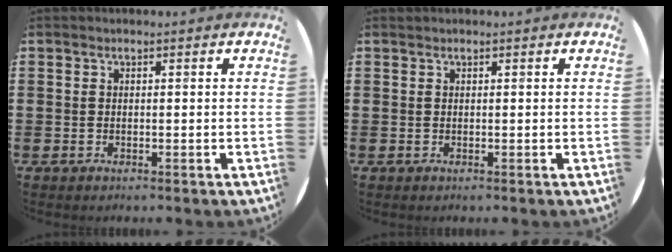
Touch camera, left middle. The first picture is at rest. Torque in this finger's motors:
{"motor_torque": [-0.04, 0.04, -0.01, 0.01]}